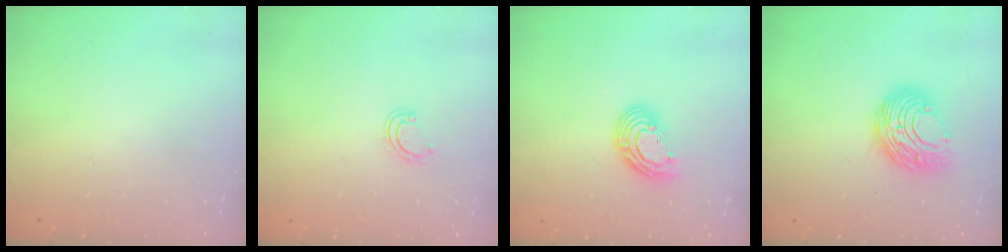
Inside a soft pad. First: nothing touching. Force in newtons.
{"total": 4.7, "press": 4.4, "slide": 1.6}
{"total": 9.8, "press": 9.8, "slide": 0.6}
{"total": 10.0, "press": 10.0, "slide": 0.9}